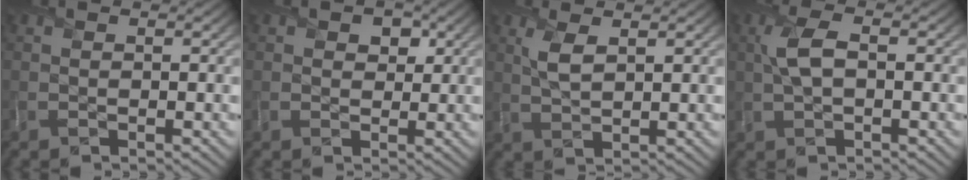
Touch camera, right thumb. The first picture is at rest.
{"total": 2.4, "force": [1.1, 1.9, 1.1], "torque": [-0.014, -0.005, 0.014]}
{"total": 3.1, "force": [1.4, 1.2, 2.5], "torque": [-0.065, 0.000, 0.031]}
{"total": 4.1, "force": [0.4, 1.7, 3.7], "torque": [-0.093, 0.009, 0.006]}